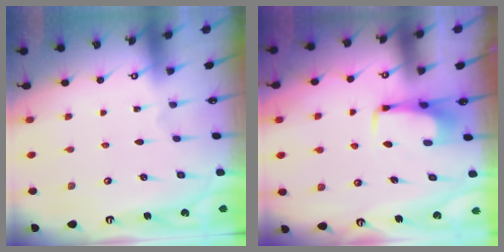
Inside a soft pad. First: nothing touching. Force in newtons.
{"total": 3.7, "press": 3.7, "slide": 0.3}